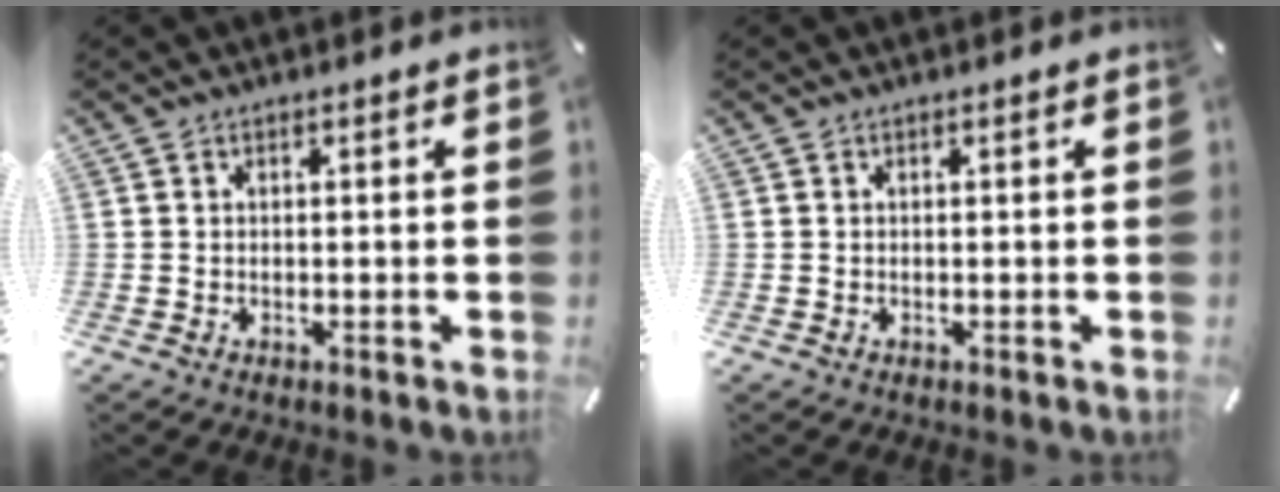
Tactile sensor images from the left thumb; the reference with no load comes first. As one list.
[{"total": 0.0}]